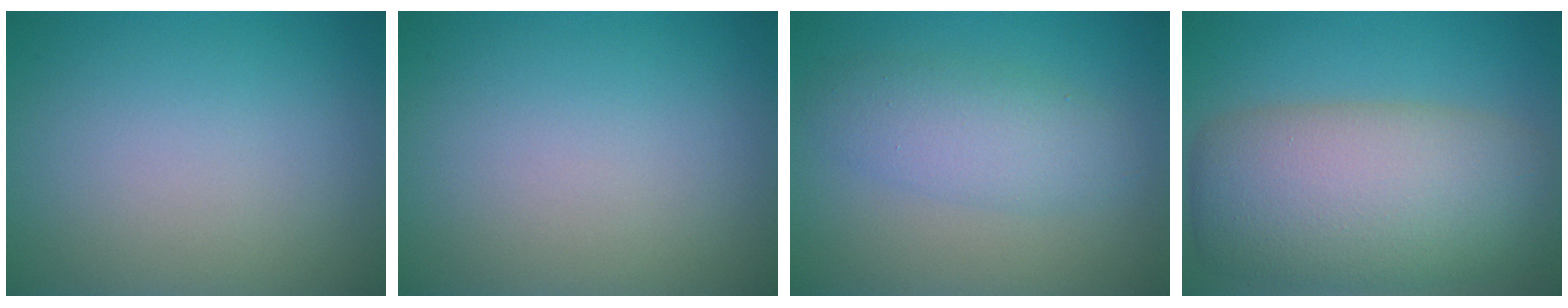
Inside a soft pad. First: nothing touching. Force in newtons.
{"total": 0.0}
{"total": 3.8, "press": 3.8, "slide": 0.1}
{"total": 10.8, "press": 10.8, "slide": 0.4}